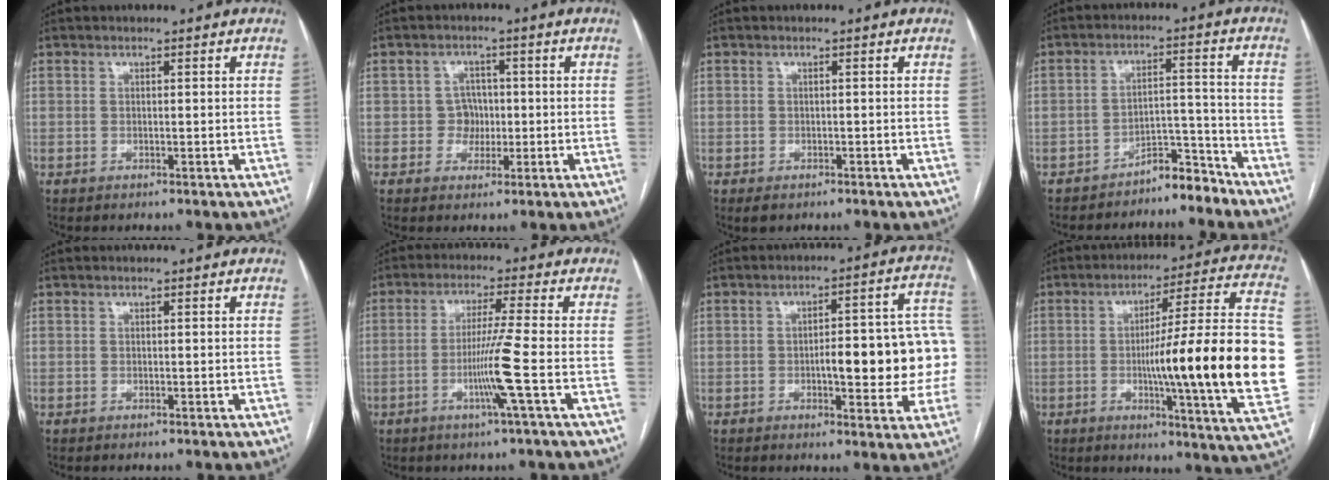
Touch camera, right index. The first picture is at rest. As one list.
[{"total": 3.2, "force": [-0.4, 3.1, 0.8], "torque": [-0.001, 0.011, -0.003]}, {"total": 1.5, "force": [-1.1, 1.0, 0.5], "torque": [-0.009, 0.000, -0.012]}, {"total": 5.1, "force": [-4.7, 1.4, 1.0], "torque": [-0.003, 0.025, -0.076]}, {"total": 0.0}, {"total": 7.6, "force": [-2.3, -2.0, 7.0], "torque": [-0.130, -0.011, -0.047]}, {"total": 15.1, "force": [-1.4, 4.1, 14.5], "torque": [-0.155, 0.040, -0.011]}, {"total": 24.9, "force": [-2.5, 0.1, 24.8], "torque": [-0.285, 0.008, -0.040]}]